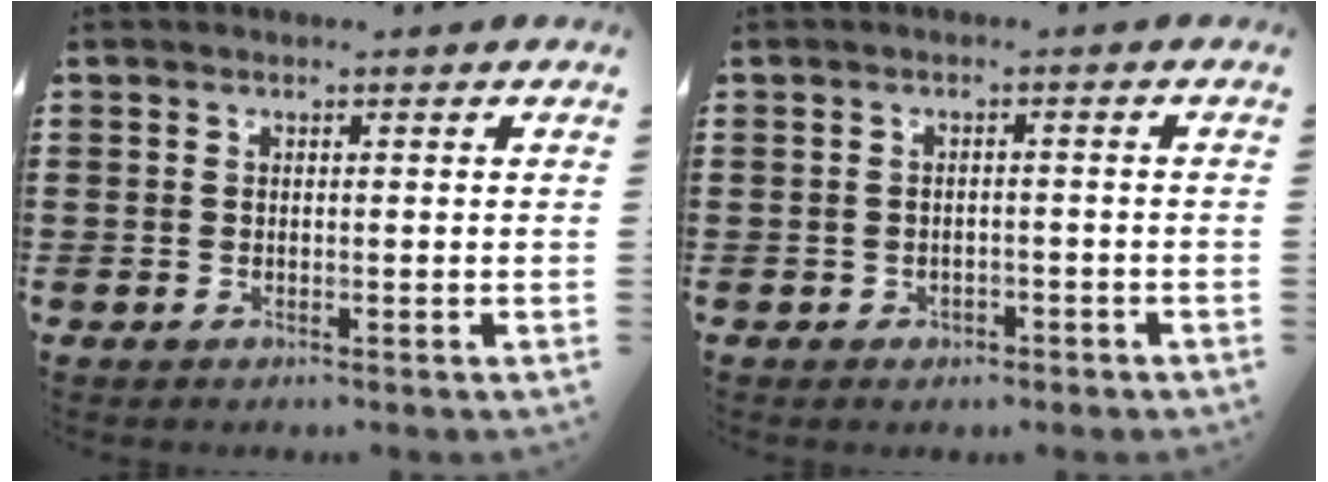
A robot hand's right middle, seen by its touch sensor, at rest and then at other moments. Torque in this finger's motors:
{"motor_torque": [0.01, 0.03, -0.03, 0.01]}